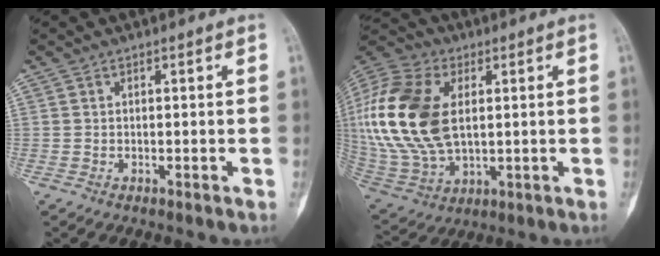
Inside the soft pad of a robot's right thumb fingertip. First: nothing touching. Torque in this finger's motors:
{"motor_torque": [2.54, 2.47, 1.77, -0.99, 0.60]}